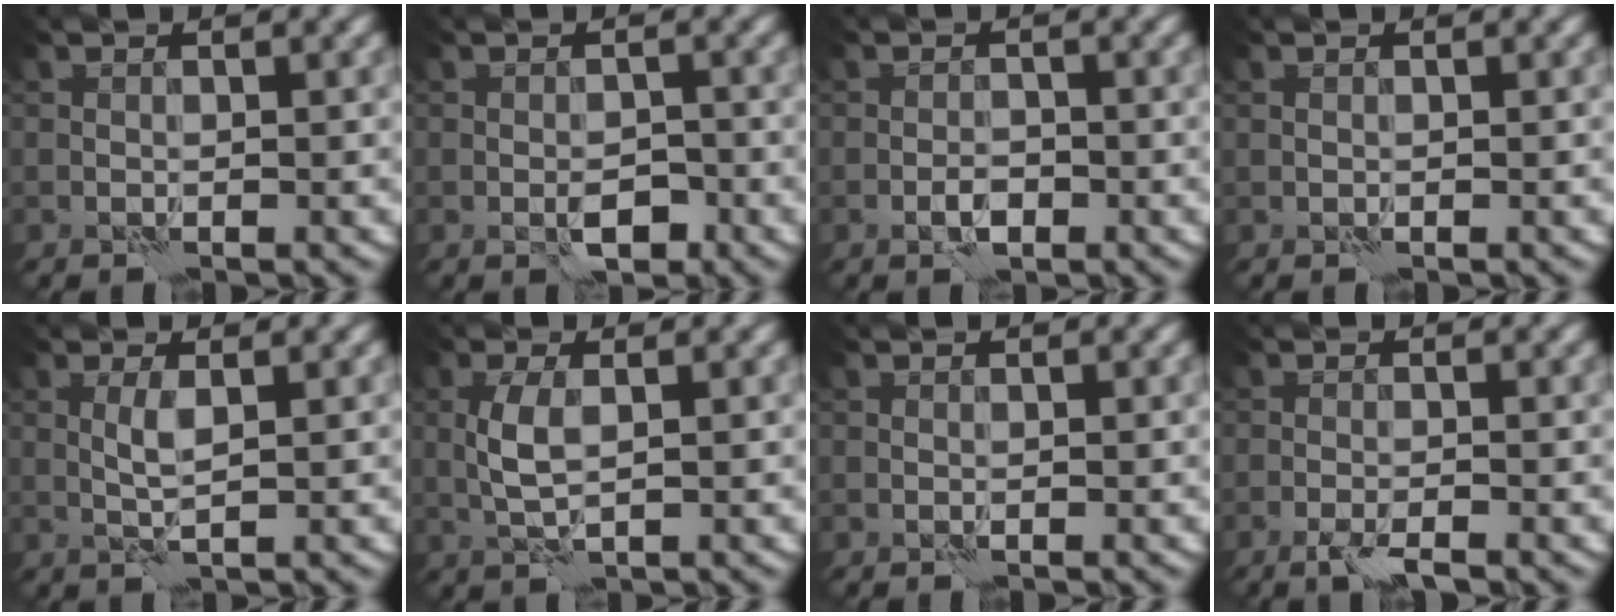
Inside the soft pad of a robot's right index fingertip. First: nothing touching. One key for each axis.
{"total": 2.5, "fx": -1.2, "fy": 1.2, "fz": 1.8, "tx": -0.029, "ty": 0.001, "tz": -0.019}
{"total": 1.7, "fx": -0.9, "fy": 0.7, "fz": 1.2, "tx": -0.021, "ty": 0.003, "tz": -0.019}
{"total": 0.0}
{"total": 1.6, "fx": 0.5, "fy": 0.1, "fz": 1.5, "tx": -0.038, "ty": 0.002, "tz": 0.008}
{"total": 2.8, "fx": 0.2, "fy": 1.0, "fz": 2.6, "tx": -0.063, "ty": 0.002, "tz": 0.004}
{"total": 0.0}
{"total": 2.1, "fx": -1.5, "fy": 0.2, "fz": 1.5, "tx": -0.035, "ty": -0.004, "tz": -0.033}